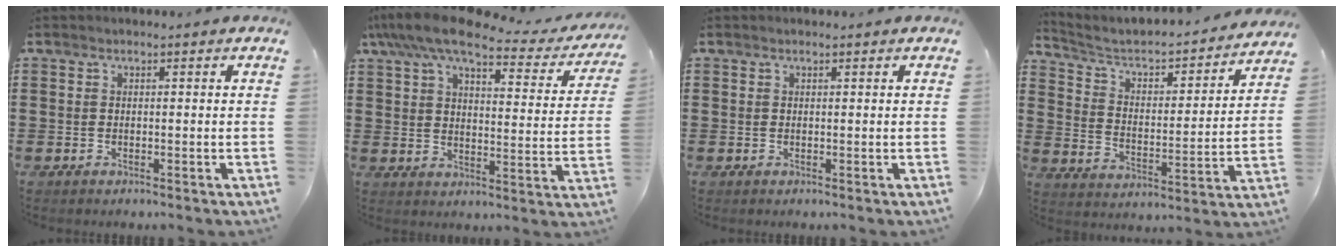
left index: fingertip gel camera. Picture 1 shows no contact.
{"total": 9.5, "force": [7.3, 2.2, 5.6], "torque": [-0.127, -0.029, 0.124]}
{"total": 0.0}
{"total": 3.6, "force": [2.9, 1.5, 1.6], "torque": [-0.052, -0.028, 0.035]}